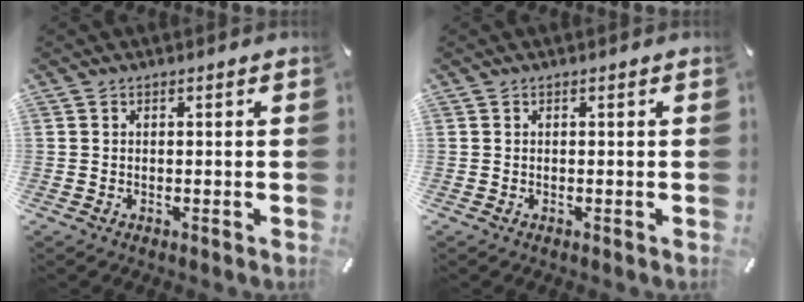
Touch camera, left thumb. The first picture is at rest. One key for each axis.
{"total": 0.0}